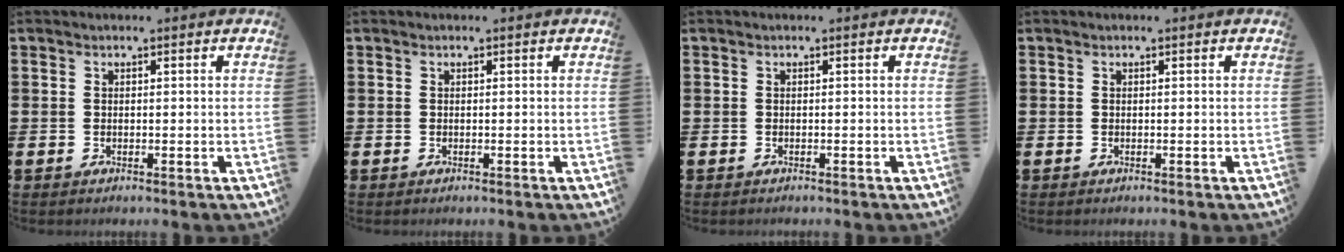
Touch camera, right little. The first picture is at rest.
{"total": 0.0}
{"total": 0.0}
{"total": 0.0}